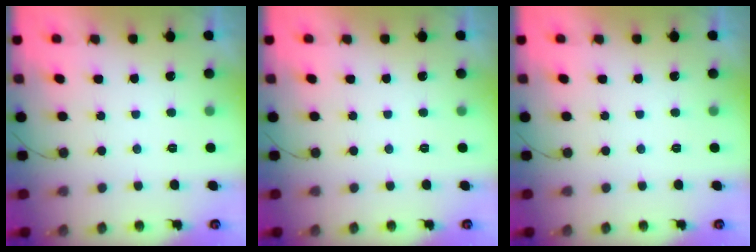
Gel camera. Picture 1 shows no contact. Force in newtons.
{"total": 0.0}
{"total": 0.0}